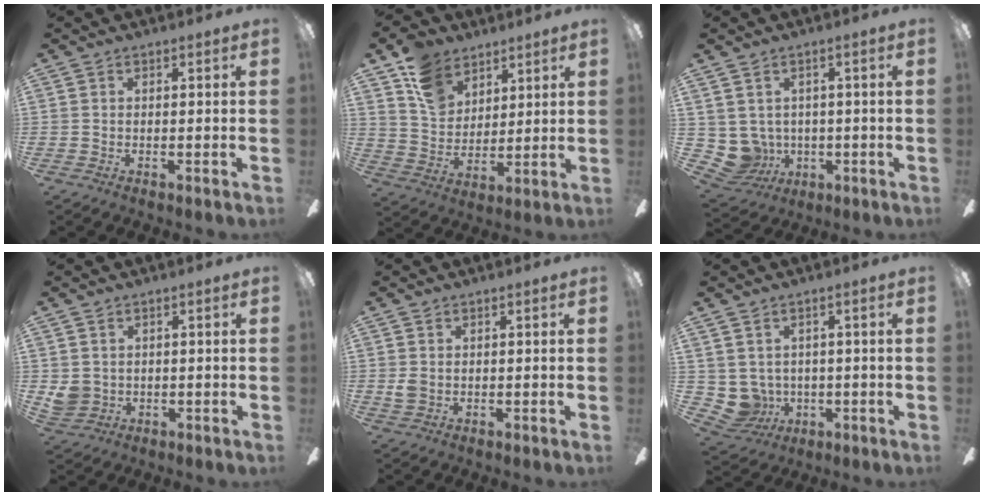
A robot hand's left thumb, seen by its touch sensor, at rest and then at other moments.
{"total": 12.3, "force": [8.0, 8.5, 4.0], "torque": [-0.086, -0.032, 0.159]}
{"total": 6.0, "force": [1.4, 5.8, 0.9], "torque": [-0.068, -0.014, 0.032]}
{"total": 3.7, "force": [0.9, 3.5, 1.0], "torque": [-0.016, 0.004, 0.020]}
{"total": 2.1, "force": [0.5, 1.7, 1.2], "torque": [-0.024, 0.005, 0.009]}
{"total": 5.4, "force": [1.6, 5.1, 0.7], "torque": [-0.056, -0.013, 0.035]}